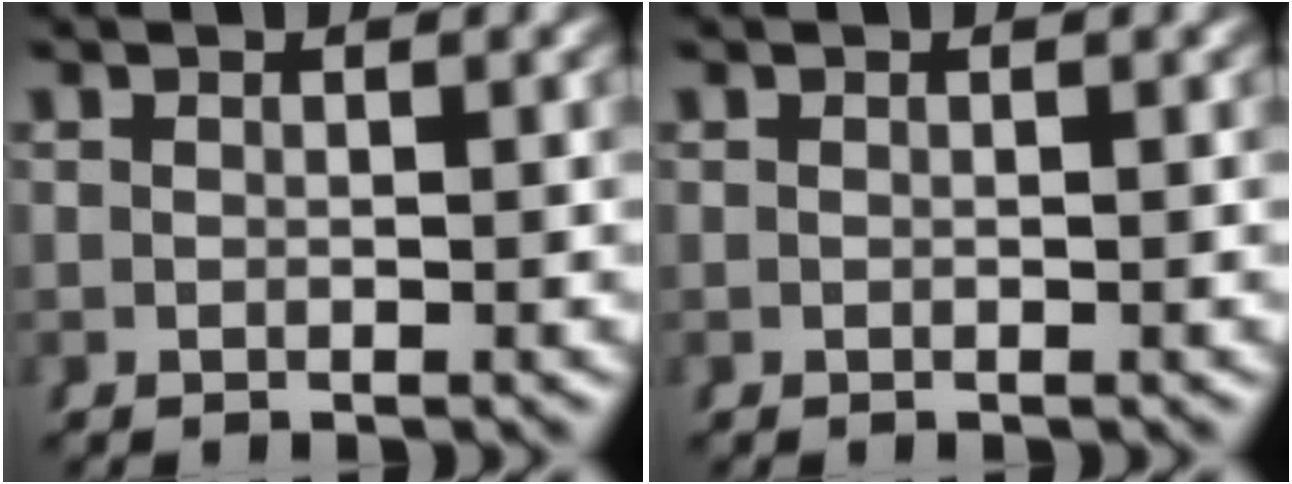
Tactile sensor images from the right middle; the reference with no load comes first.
{"total": 0.0}